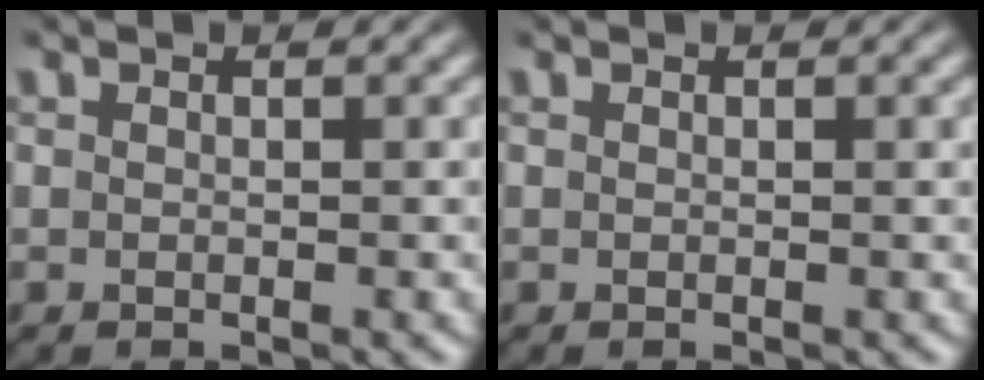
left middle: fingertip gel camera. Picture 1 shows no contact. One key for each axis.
{"total": 0.0}